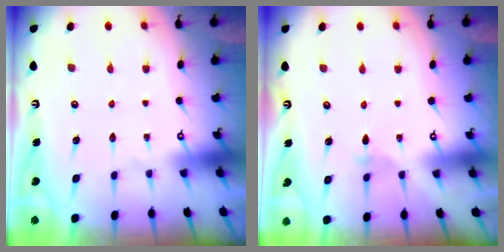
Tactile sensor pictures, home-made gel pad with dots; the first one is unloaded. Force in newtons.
{"total": 2.0, "press": 1.9, "slide": 0.5}